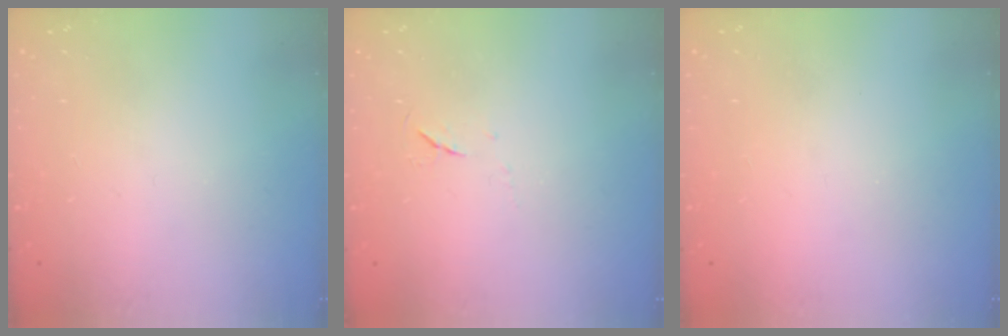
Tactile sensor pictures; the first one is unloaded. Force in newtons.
{"total": 3.8, "press": 3.7, "slide": 0.6}
{"total": 1.5, "press": 1.5, "slide": 0.1}